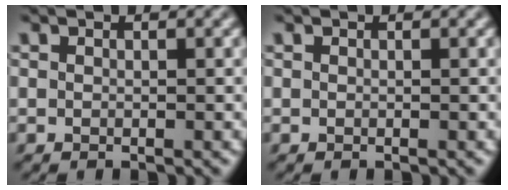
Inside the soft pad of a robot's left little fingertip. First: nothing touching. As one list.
[{"total": 0.0}]